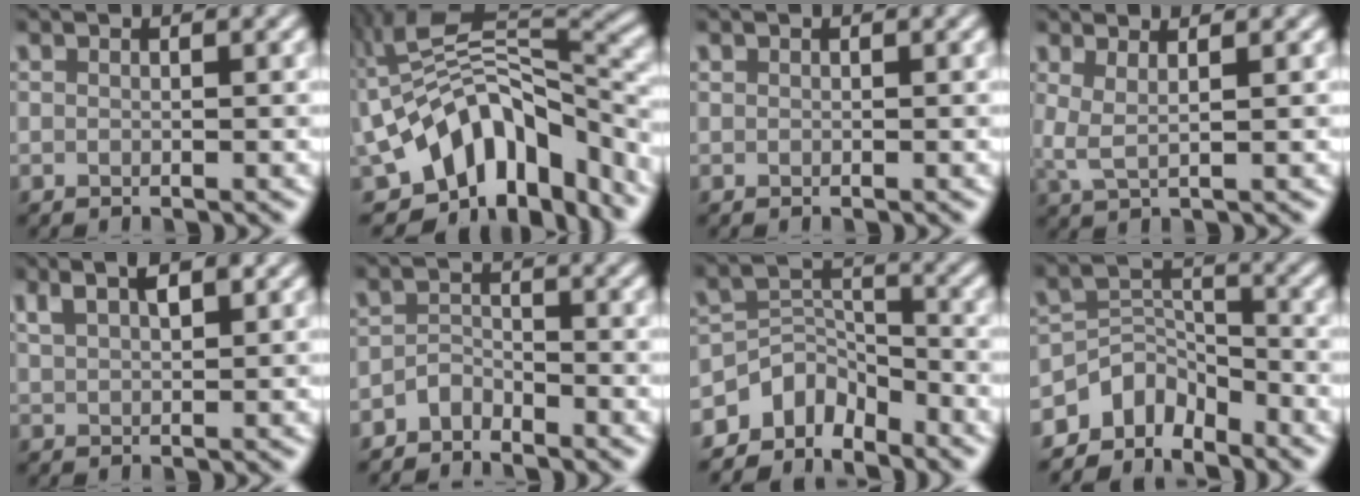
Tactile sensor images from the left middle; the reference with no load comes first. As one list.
[{"total": 11.7, "force": [-3.6, 6.8, 8.8], "torque": [-0.133, 0.023, -0.075]}, {"total": 0.0}, {"total": 2.2, "force": [0.8, 0.6, 1.9], "torque": [-0.034, -0.002, 0.014]}, {"total": 3.1, "force": [1.8, 1.3, 2.2], "torque": [-0.044, 0.007, 0.034]}, {"total": 1.9, "force": [-1.7, 0.8, 0.3], "torque": [-0.004, 0.010, -0.035]}, {"total": 4.8, "force": [-4.0, 2.3, 1.1], "torque": [-0.003, 0.001, -0.082]}, {"total": 4.6, "force": [-3.9, 2.3, 1.0], "torque": [-0.003, 0.001, -0.080]}]